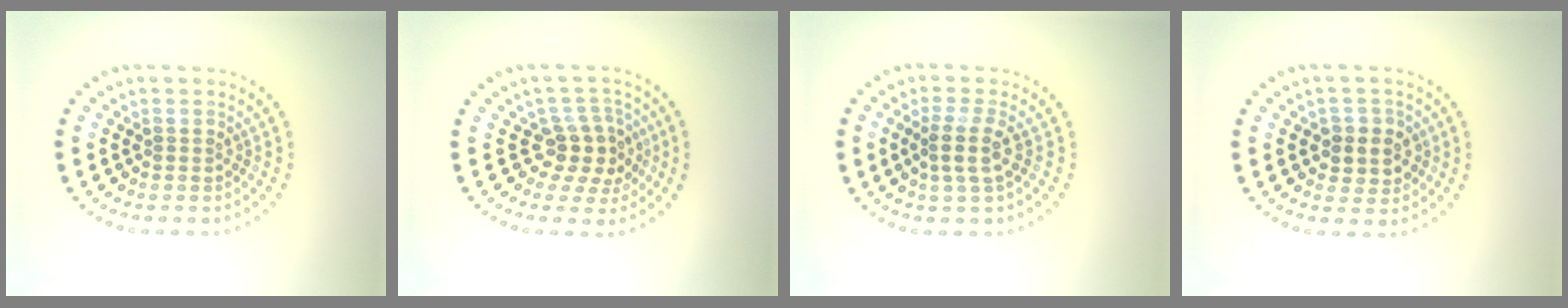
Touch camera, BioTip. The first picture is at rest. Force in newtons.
{"total": 3.4, "press": 3.0, "slide": 1.7}
{"total": 2.5, "press": 2.0, "slide": 1.6}
{"total": 2.9, "press": 2.7, "slide": 0.8}